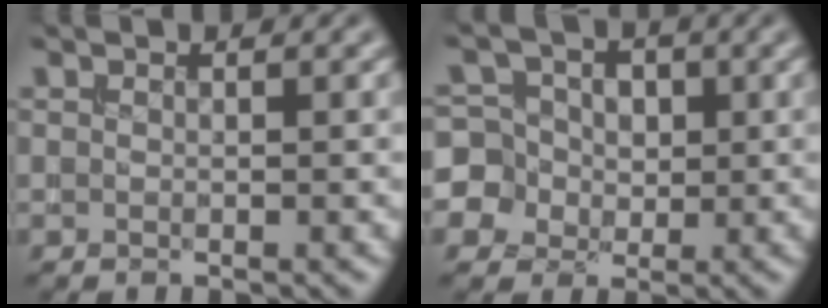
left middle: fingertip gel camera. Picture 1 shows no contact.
{"total": 7.7, "force": [0.7, 7.3, 2.3], "torque": [-0.057, 0.046, -0.002]}